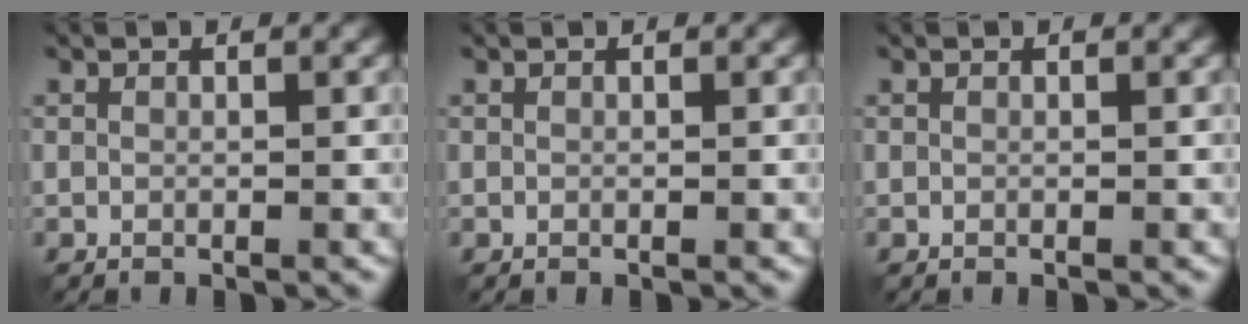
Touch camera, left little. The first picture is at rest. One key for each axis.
{"total": 0.0}
{"total": 0.0}